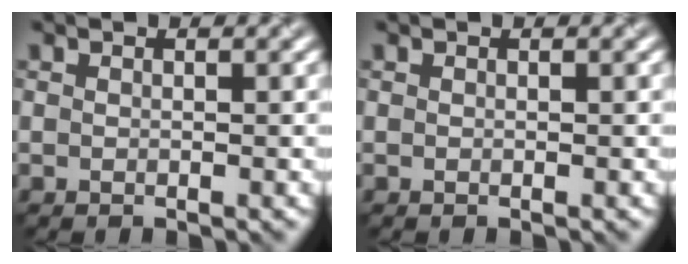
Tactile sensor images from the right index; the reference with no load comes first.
{"total": 0.0}